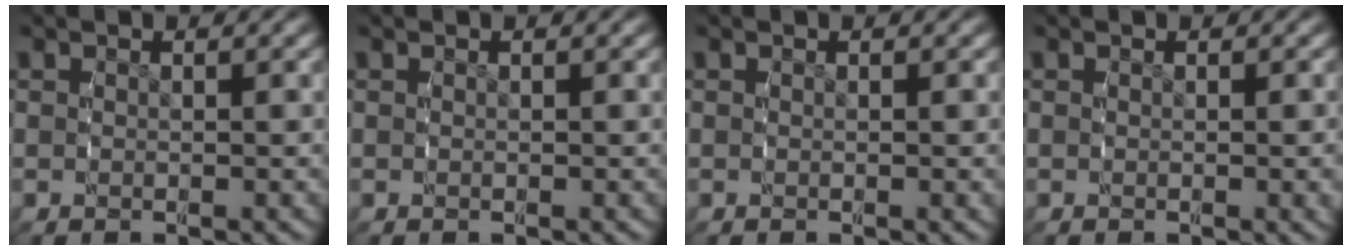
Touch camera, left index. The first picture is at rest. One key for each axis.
{"total": 0.0}
{"total": 0.0}
{"total": 0.6, "fx": 0.0, "fy": 0.0, "fz": 0.6, "tx": -0.009, "ty": -0.002, "tz": -0.001}